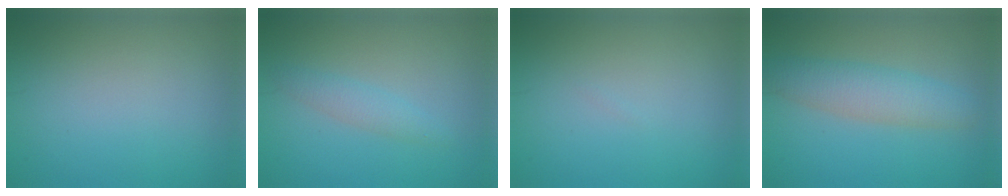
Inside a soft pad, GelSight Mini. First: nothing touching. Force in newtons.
{"total": 1.8, "press": 1.8, "slide": 0.1}
{"total": 0.0}
{"total": 4.3, "press": 4.3, "slide": 0.2}